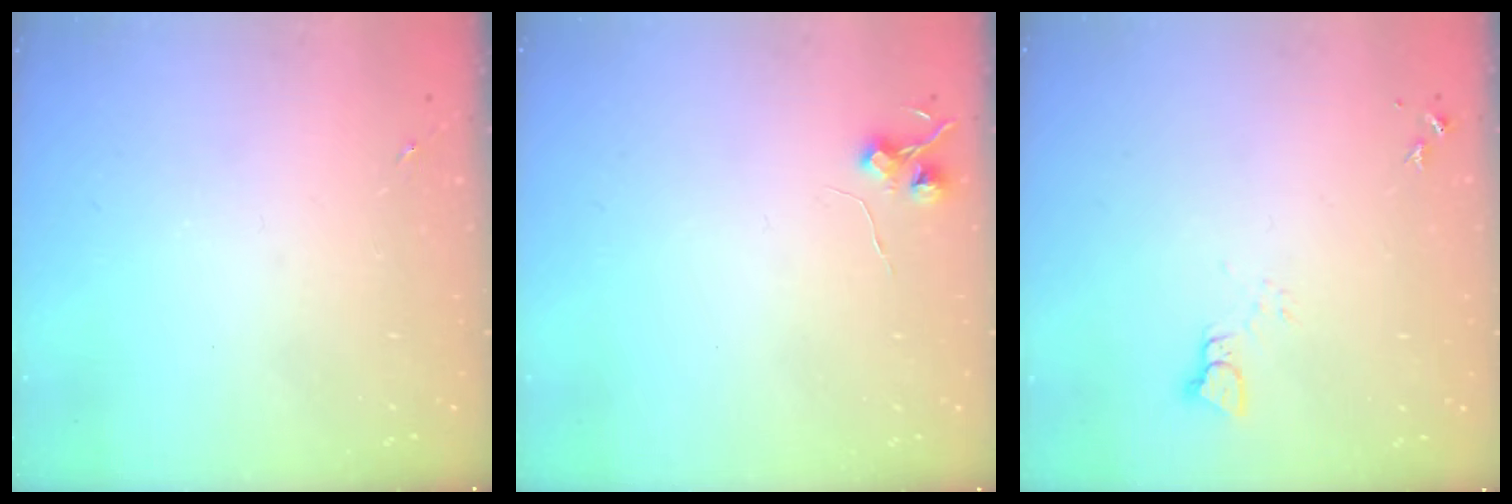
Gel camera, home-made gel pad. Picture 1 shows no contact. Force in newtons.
{"total": 5.8, "press": 5.8, "slide": 0.7}
{"total": 2.5, "press": 2.5, "slide": 0.1}